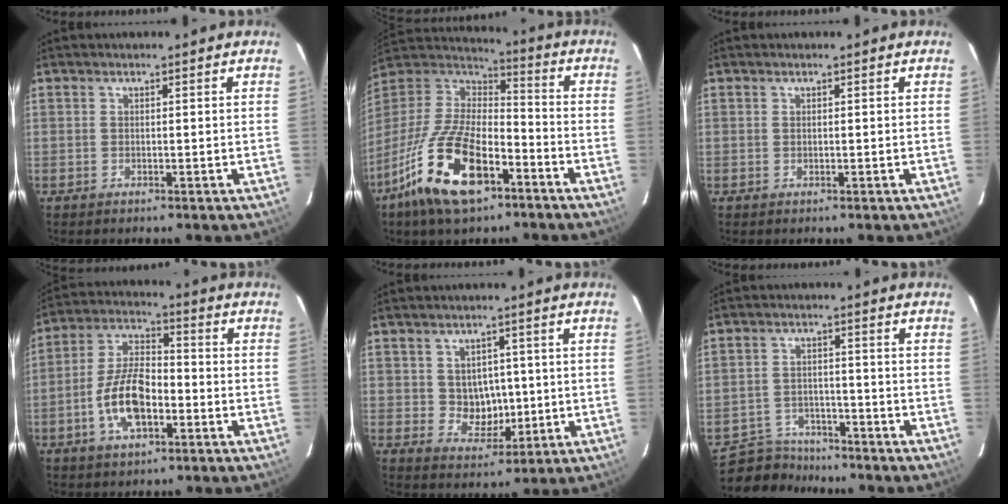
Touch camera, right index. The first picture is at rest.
{"total": 20.8, "force": [-11.3, 9.4, 14.7], "torque": [-0.305, -0.025, -0.206]}
{"total": 0.0}
{"total": 11.5, "force": [-4.2, 5.4, 9.3], "torque": [-0.193, 0.011, -0.074]}
{"total": 6.0, "force": [0.2, 5.4, 2.6], "torque": [-0.044, 0.004, 0.016]}
{"total": 7.7, "force": [-6.9, 3.4, 0.3], "torque": [-0.029, 0.015, -0.111]}